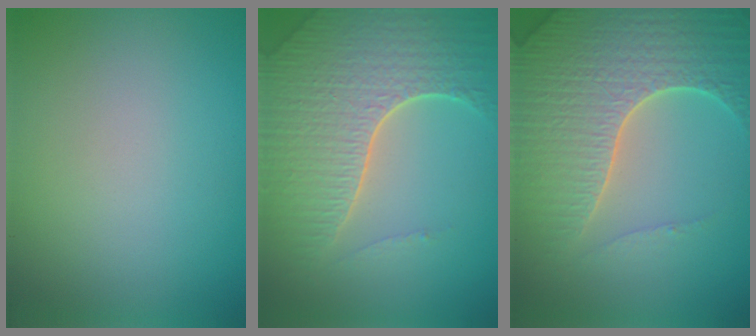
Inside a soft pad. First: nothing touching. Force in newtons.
{"total": 7.4, "press": 5.3, "slide": 5.3}
{"total": 7.0, "press": 6.8, "slide": 1.8}